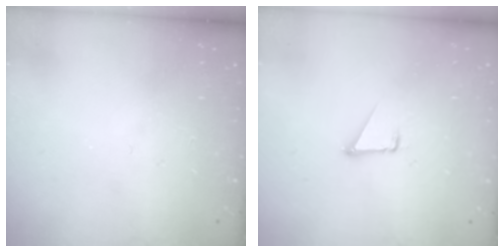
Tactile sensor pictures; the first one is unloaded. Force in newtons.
{"total": 1.7, "press": 1.7, "slide": 0.1}